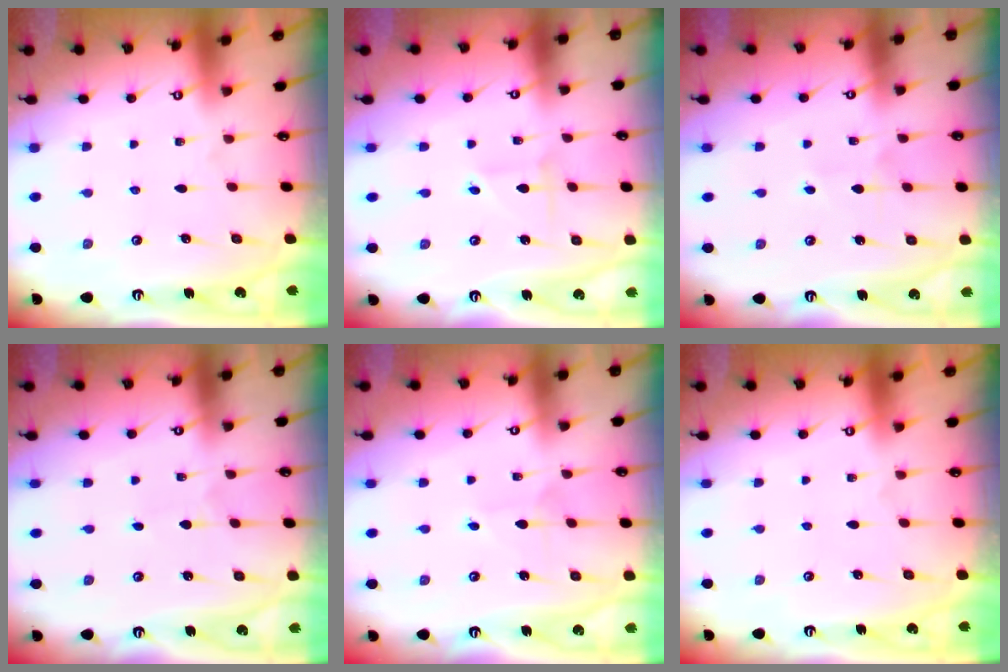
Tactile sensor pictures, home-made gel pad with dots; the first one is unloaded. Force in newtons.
{"total": 1.4, "press": 1.4, "slide": 0.1}
{"total": 4.5, "press": 4.5, "slide": 0.4}
{"total": 0.5, "press": 0.5, "slide": 0.1}
{"total": 2.0, "press": 2.0, "slide": 0.2}
{"total": 0.0}